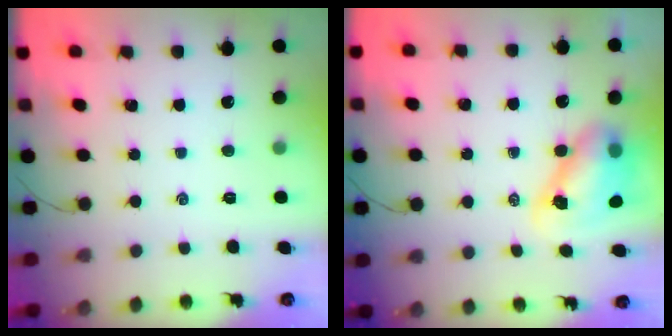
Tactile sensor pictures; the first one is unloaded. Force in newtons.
{"total": 8.9, "press": 8.7, "slide": 1.8}